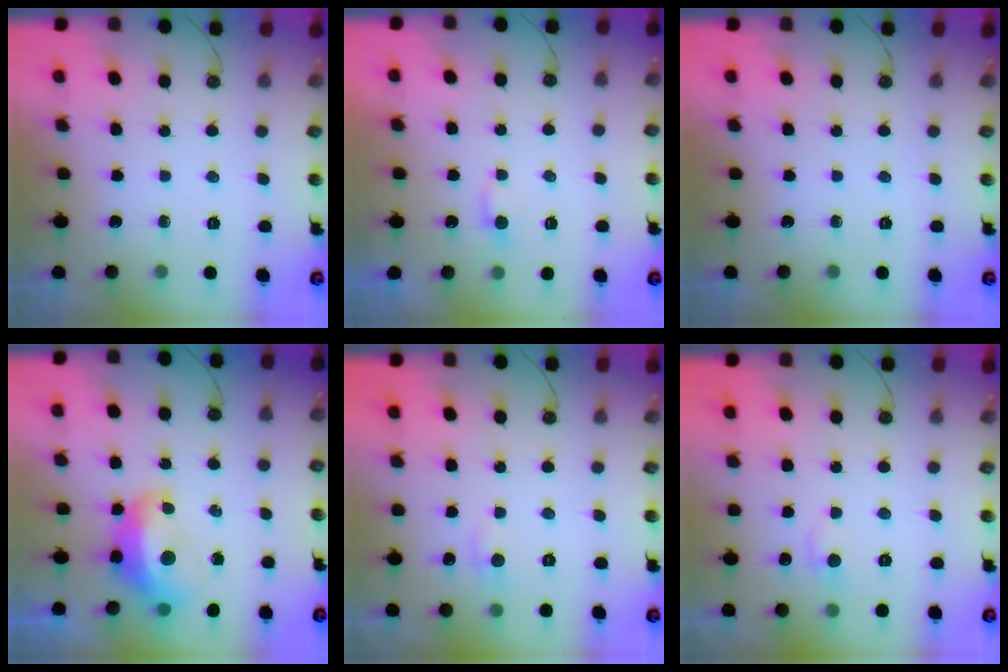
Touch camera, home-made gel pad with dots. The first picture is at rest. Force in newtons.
{"total": 2.3, "press": 2.3, "slide": 0.3}
{"total": 0.0}
{"total": 6.5, "press": 6.4, "slide": 1.3}
{"total": 1.1, "press": 0.8, "slide": 0.8}
{"total": 1.2, "press": 0.8, "slide": 0.8}